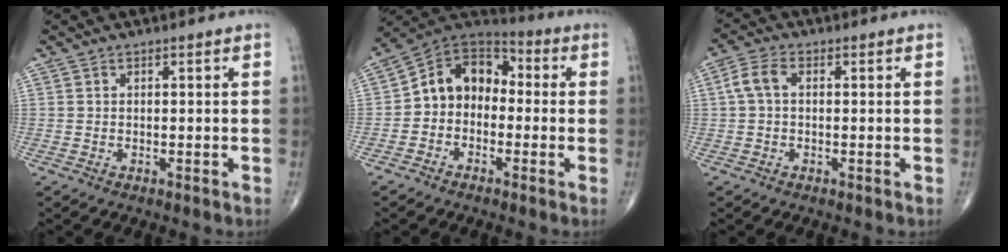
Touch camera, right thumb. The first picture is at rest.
{"total": 11.1, "force": [-1.2, 8.7, 6.8], "torque": [-0.083, 0.050, -0.042]}
{"total": 4.2, "force": [0.4, 2.5, 3.4], "torque": [-0.073, 0.013, 0.002]}